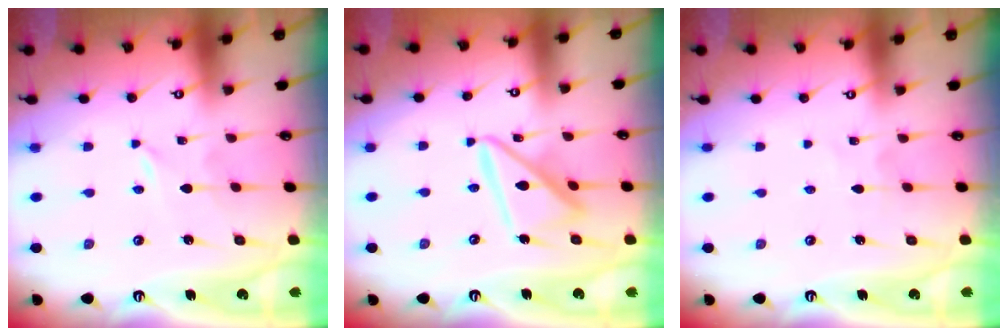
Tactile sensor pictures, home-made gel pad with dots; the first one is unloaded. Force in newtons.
{"total": 12.3, "press": 12.2, "slide": 1.0}
{"total": 1.9, "press": 1.9, "slide": 0.2}